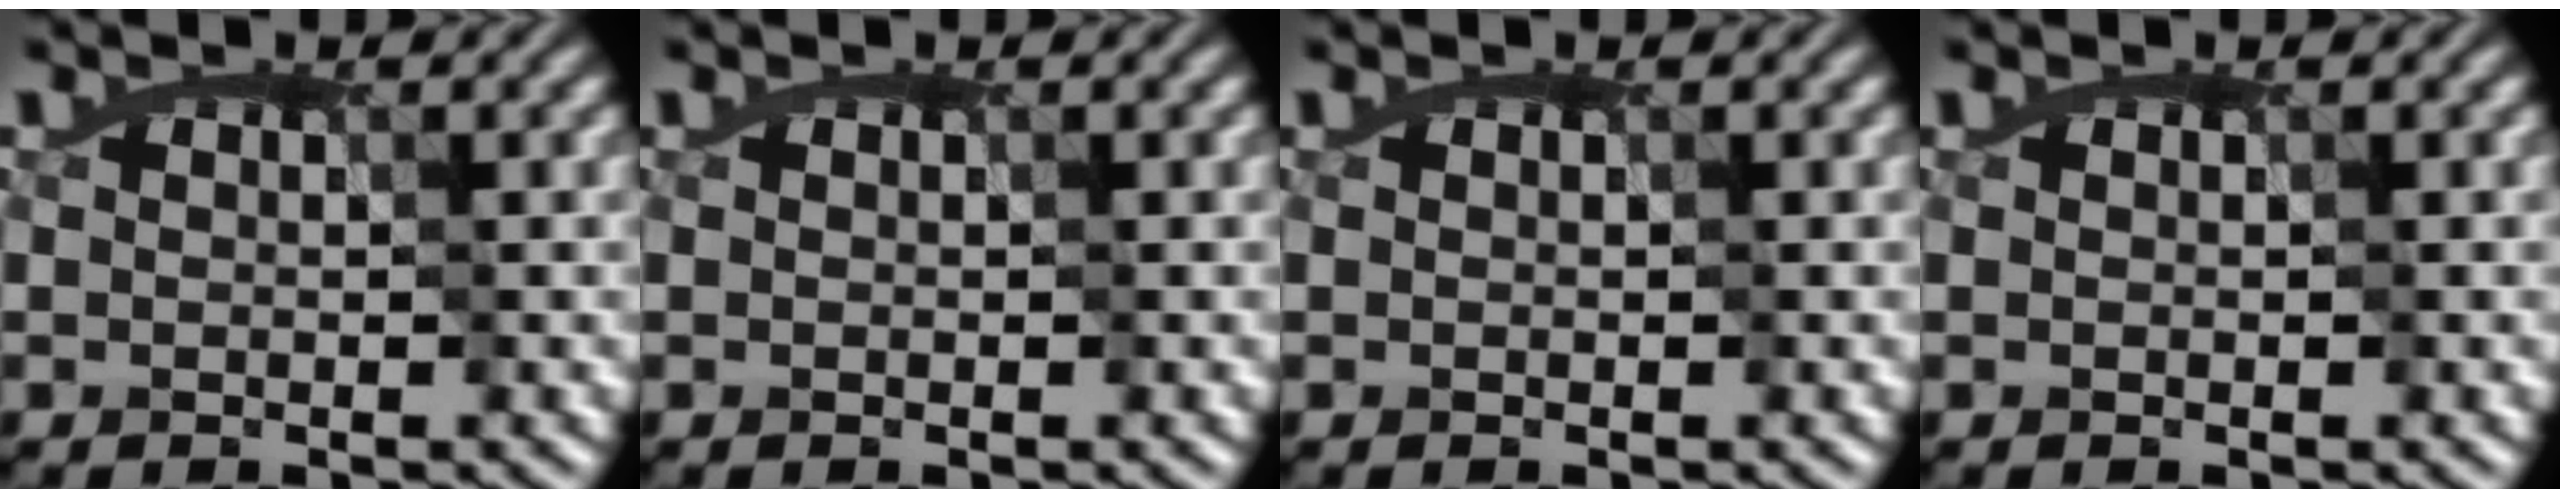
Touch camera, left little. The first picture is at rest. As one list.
[{"total": 0.0}, {"total": 0.0}, {"total": 0.0}]